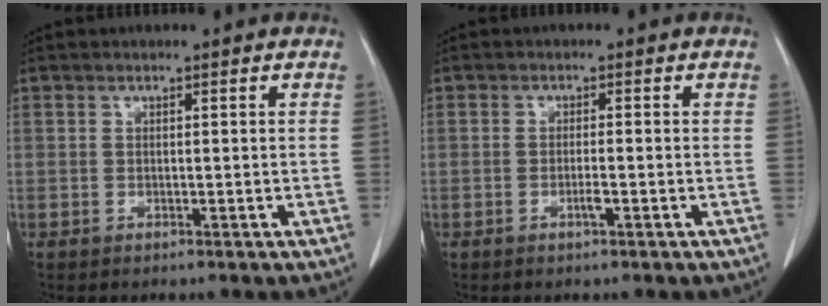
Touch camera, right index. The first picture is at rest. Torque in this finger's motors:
{"motor_torque": [-0.19, 0.16, -0.01, 0.00]}